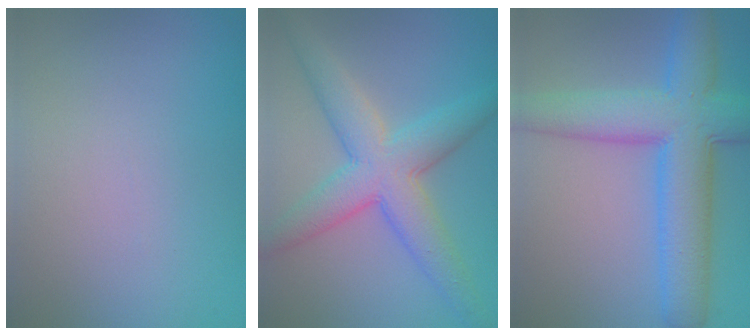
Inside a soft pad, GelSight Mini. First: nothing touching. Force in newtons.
{"total": 6.5, "press": 6.5, "slide": 0.2}
{"total": 8.5, "press": 8.5, "slide": 0.3}